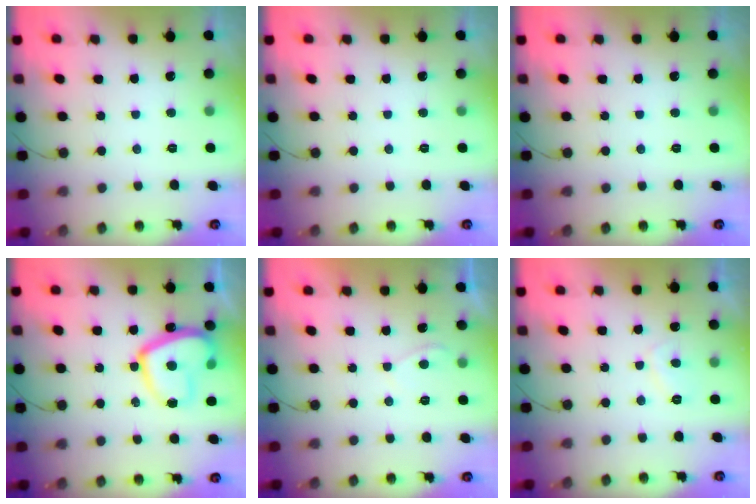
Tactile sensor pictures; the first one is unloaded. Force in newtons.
{"total": 0.0}
{"total": 0.0}
{"total": 15.4, "press": 15.4, "slide": 1.2}
{"total": 1.3, "press": 1.2, "slide": 0.6}
{"total": 2.5, "press": 2.4, "slide": 0.8}